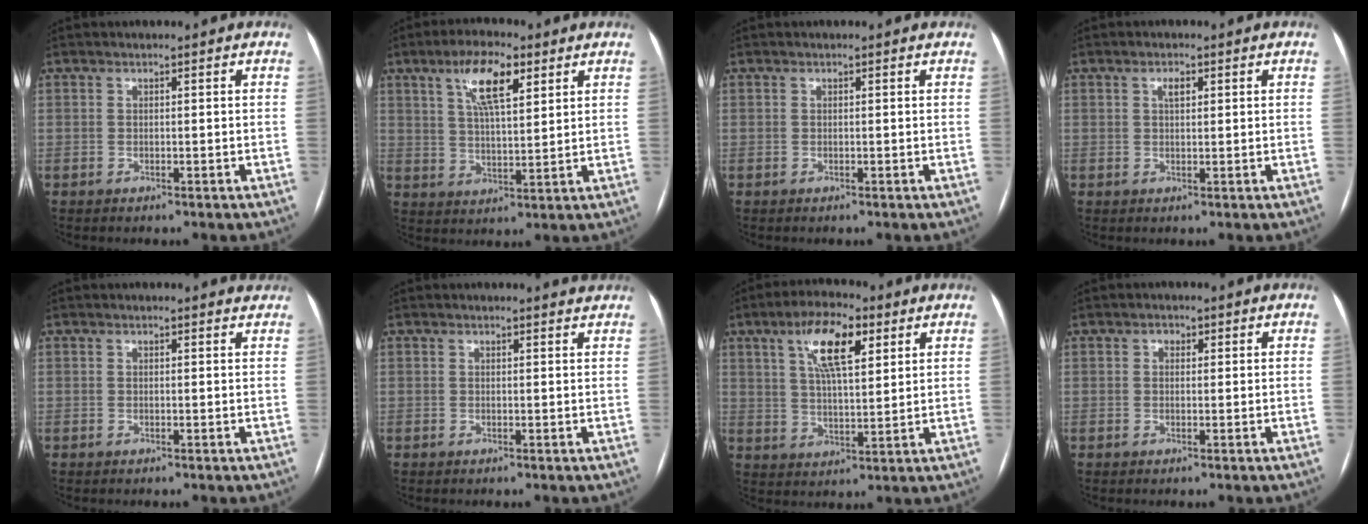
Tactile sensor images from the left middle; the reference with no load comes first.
{"total": 8.9, "force": [4.6, 2.4, 7.2], "torque": [-0.136, 0.012, 0.082]}
{"total": 0.0}
{"total": 1.7, "force": [0.7, 0.7, 1.4], "torque": [-0.026, 0.004, 0.012]}
{"total": 1.4, "force": [1.4, 0.2, -0.1], "torque": [-0.008, -0.009, 0.001]}
{"total": 1.5, "force": [1.5, -0.2, -0.1], "torque": [-0.009, -0.008, 0.009]}
{"total": 10.1, "force": [4.7, 3.0, 8.4], "torque": [-0.155, 0.015, 0.084]}
{"total": 1.2, "force": [0.5, 0.8, 0.6], "torque": [-0.012, 0.006, 0.008]}